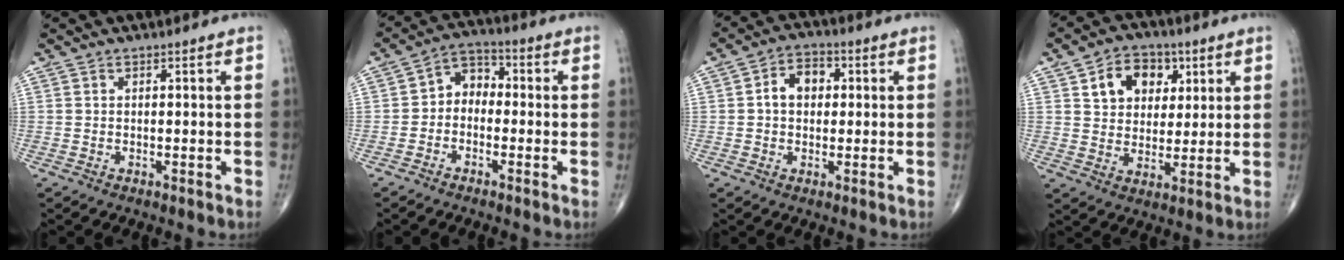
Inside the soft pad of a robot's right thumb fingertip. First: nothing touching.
{"total": 5.6, "force": [-1.0, 4.3, 3.4], "torque": [-0.033, 0.028, -0.037]}
{"total": 6.2, "force": [0.7, 4.5, 4.2], "torque": [-0.052, 0.016, 0.005]}
{"total": 10.3, "force": [4.0, 7.6, 5.6], "torque": [-0.049, -0.011, 0.066]}